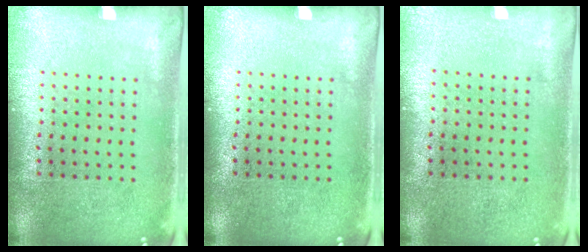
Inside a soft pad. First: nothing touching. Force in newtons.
{"total": 0.0}
{"total": 0.0}